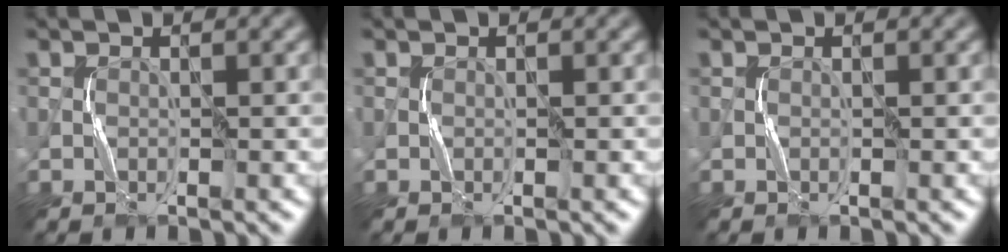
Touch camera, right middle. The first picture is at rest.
{"total": 0.0}
{"total": 0.0}